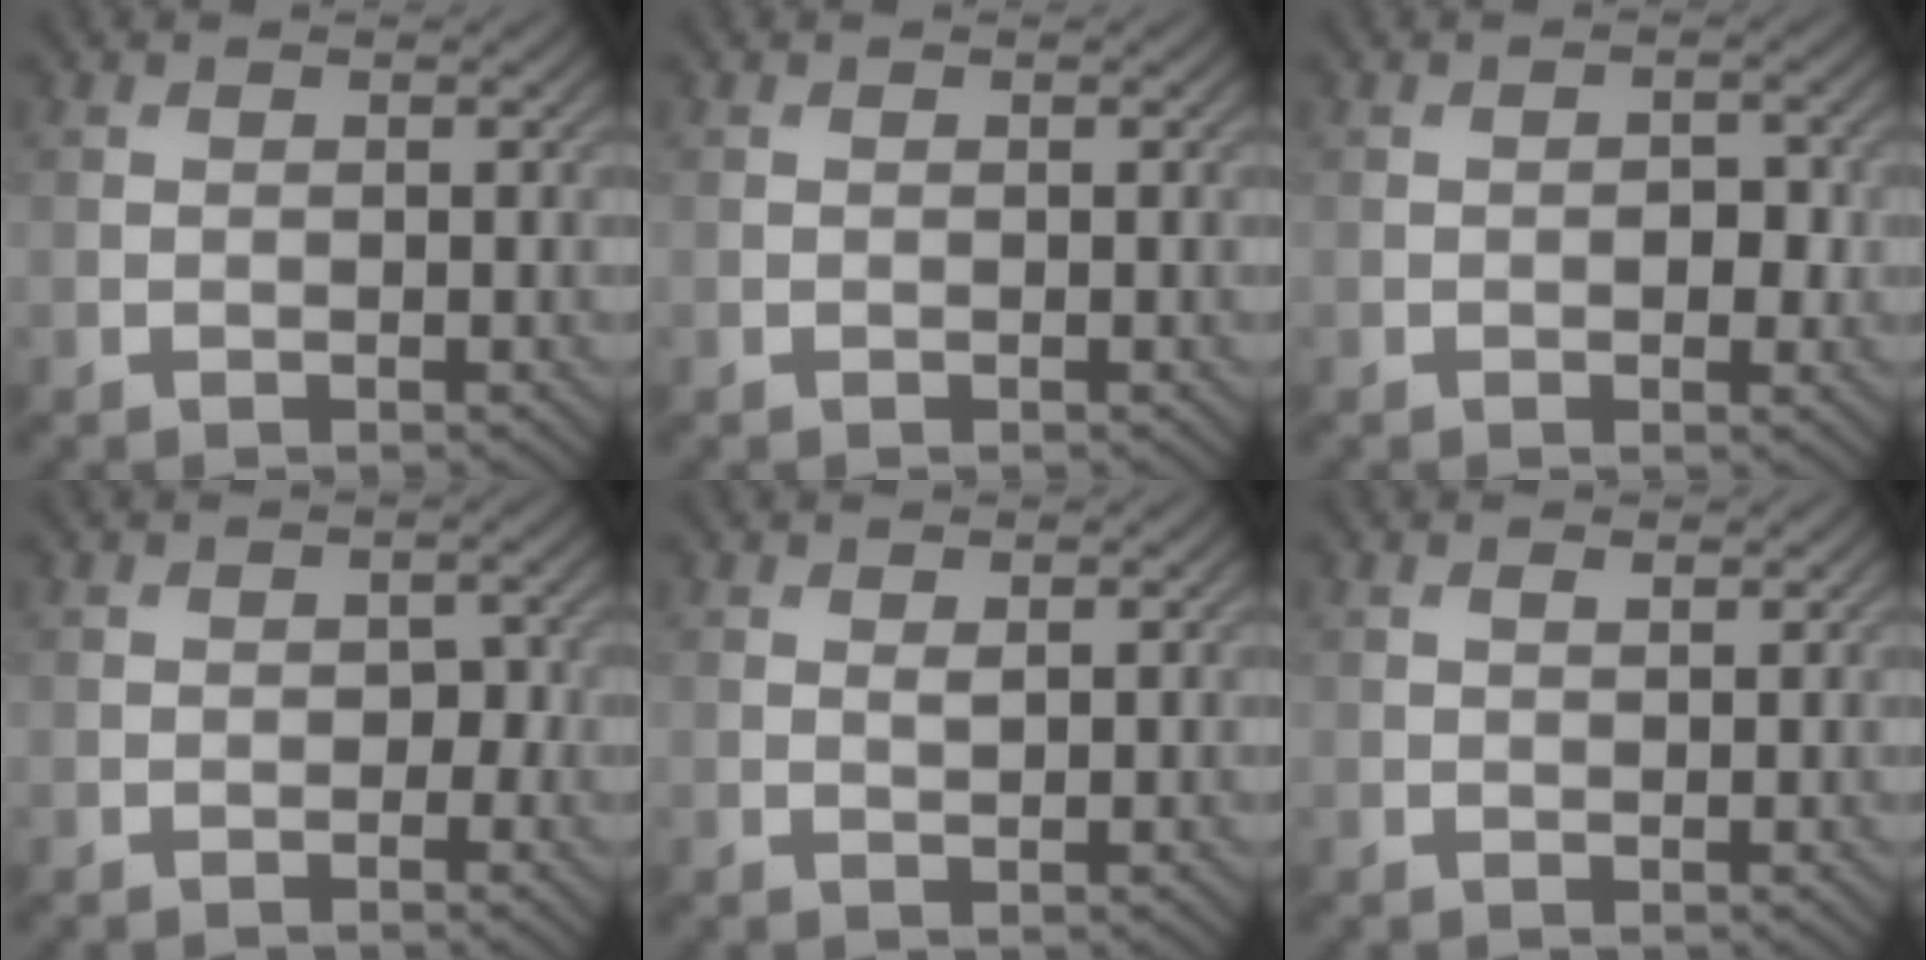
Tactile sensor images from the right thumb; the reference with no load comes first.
{"total": 0.0}
{"total": 2.4, "force": [-0.3, 1.4, 1.9], "torque": [-0.026, -0.003, -0.006]}
{"total": 1.5, "force": [-0.3, 1.1, 0.9], "torque": [-0.014, -0.005, -0.006]}
{"total": 0.7, "force": [0.5, 0.1, 0.4], "torque": [-0.010, -0.003, 0.009]}
{"total": 0.9, "force": [0.5, 0.2, 0.6], "torque": [-0.015, 0.001, 0.010]}